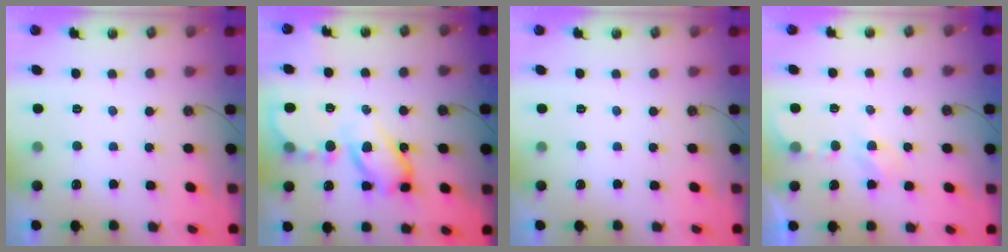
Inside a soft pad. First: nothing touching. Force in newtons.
{"total": 14.3, "press": 14.2, "slide": 1.4}
{"total": 0.0}
{"total": 3.9, "press": 3.8, "slide": 0.6}